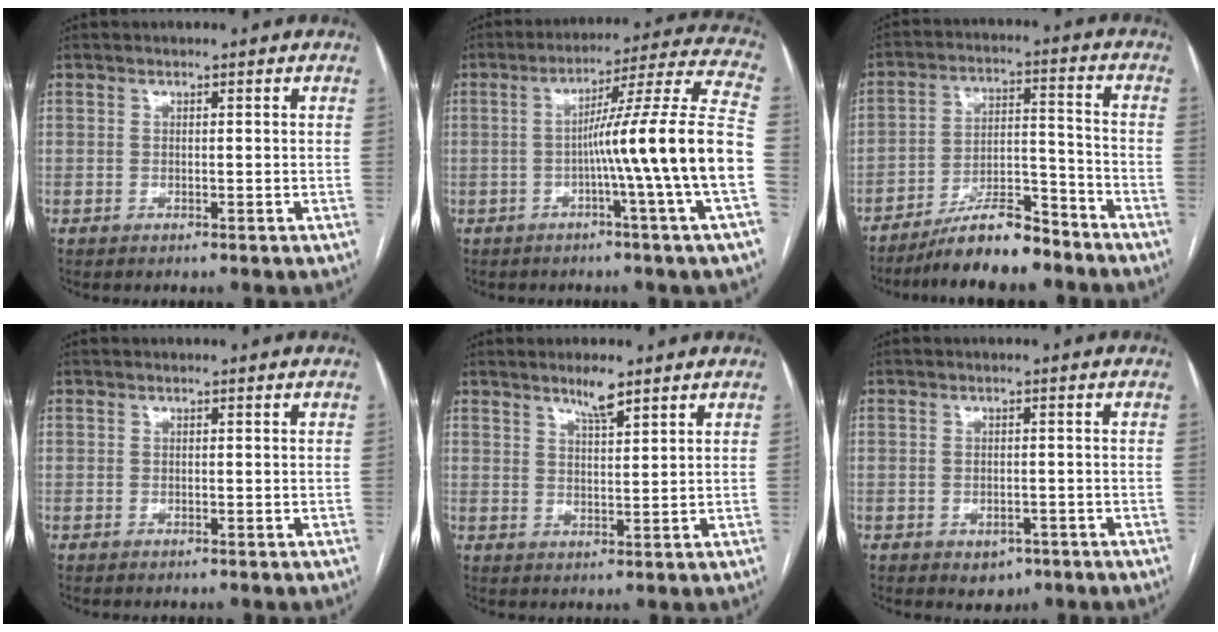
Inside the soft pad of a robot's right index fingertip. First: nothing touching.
{"total": 17.1, "force": [-3.4, -2.9, 16.5], "torque": [-0.230, 0.006, -0.065]}
{"total": 10.5, "force": [-9.0, 2.0, 5.1], "torque": [-0.077, 0.015, -0.157]}
{"total": 0.0}
{"total": 4.0, "force": [3.1, 0.4, 2.4], "torque": [-0.043, -0.004, 0.055]}
{"total": 2.7, "force": [-1.3, 2.0, 1.2], "torque": [-0.006, 0.001, -0.008]}